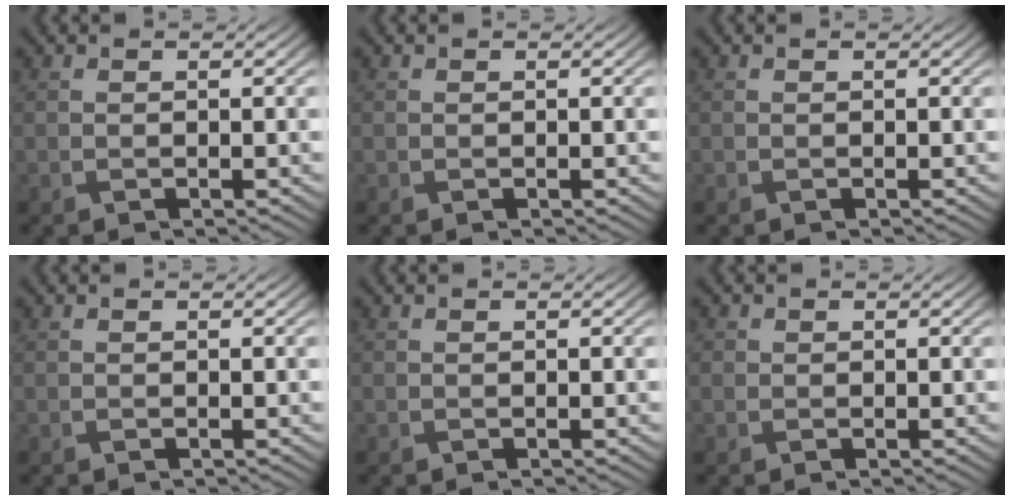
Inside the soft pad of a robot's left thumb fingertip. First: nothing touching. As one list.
[{"total": 0.0}, {"total": 0.0}, {"total": 0.0}, {"total": 0.0}, {"total": 0.7, "force": [0.1, 0.7, 0.1], "torque": [0.002, -0.002, -0.001]}]